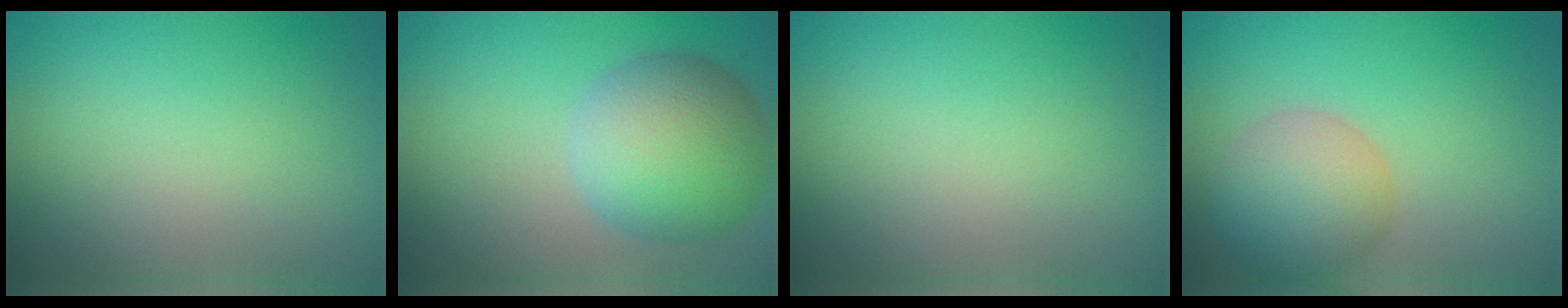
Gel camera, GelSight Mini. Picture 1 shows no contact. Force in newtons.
{"total": 7.6, "press": 7.6, "slide": 0.3}
{"total": 0.0}
{"total": 5.2, "press": 5.2, "slide": 0.3}